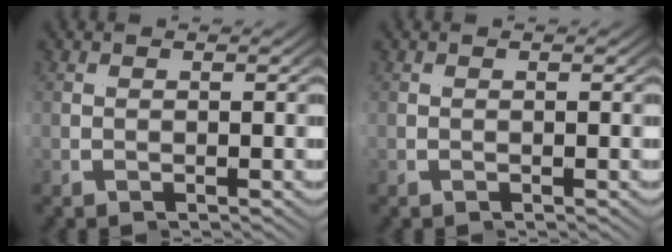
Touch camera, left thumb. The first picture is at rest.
{"total": 0.0}